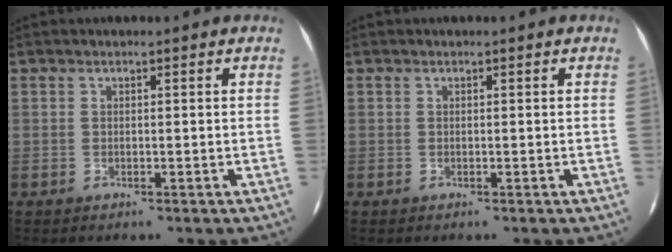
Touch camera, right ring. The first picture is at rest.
{"total": 0.0}